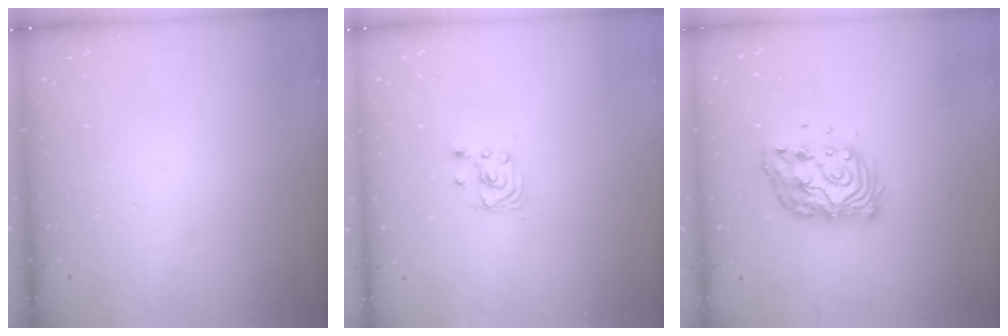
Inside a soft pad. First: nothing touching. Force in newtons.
{"total": 2.5, "press": 2.5, "slide": 0.2}
{"total": 13.8, "press": 13.7, "slide": 1.6}